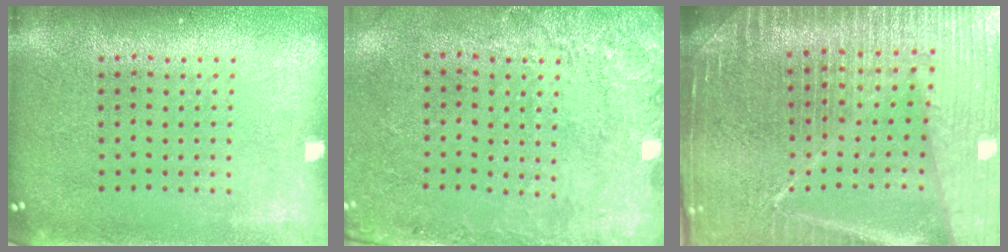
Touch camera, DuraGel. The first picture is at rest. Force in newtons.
{"total": 2.8, "press": 2.0, "slide": 1.9}
{"total": 6.3, "press": 5.5, "slide": 3.0}